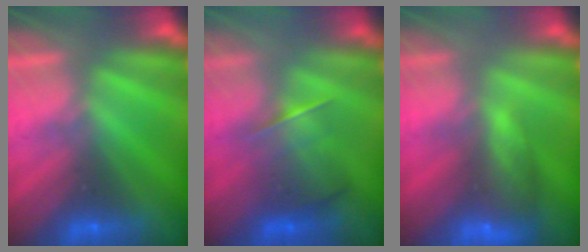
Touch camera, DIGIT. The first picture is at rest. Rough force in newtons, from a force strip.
{"total": 2.1}
{"total": 7.5}